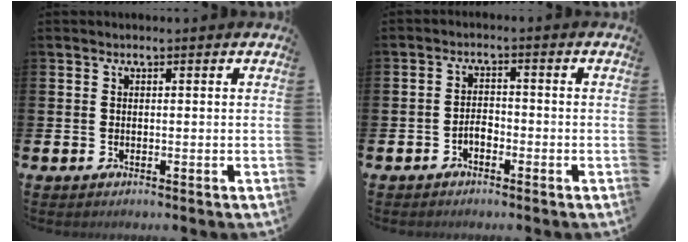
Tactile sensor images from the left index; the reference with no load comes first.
{"total": 2.1, "force": [-1.3, 1.1, 1.2], "torque": [-0.023, 0.007, -0.027]}